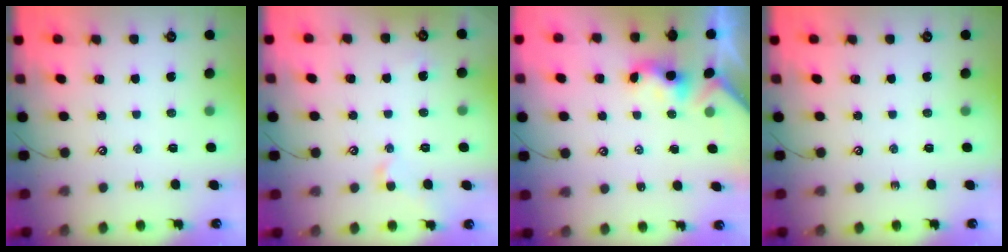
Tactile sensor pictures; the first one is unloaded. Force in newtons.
{"total": 1.0, "press": 0.9, "slide": 0.3}
{"total": 1.2, "press": 1.1, "slide": 0.3}
{"total": 0.0}